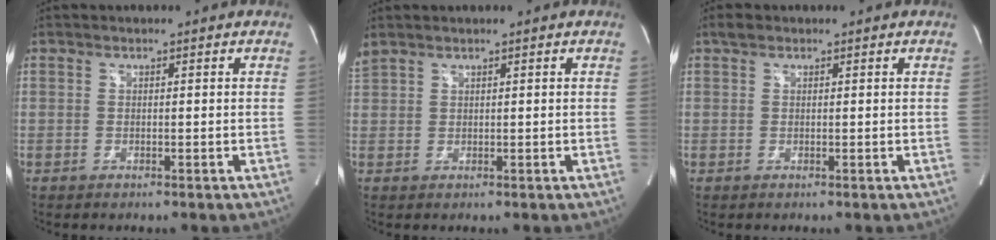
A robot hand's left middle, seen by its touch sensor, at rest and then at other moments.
{"total": 1.9, "force": [1.7, 0.5, 0.6], "torque": [-0.028, 0.025, 0.045]}
{"total": 1.1, "force": [0.8, 0.6, 0.4], "torque": [-0.011, 0.010, 0.014]}